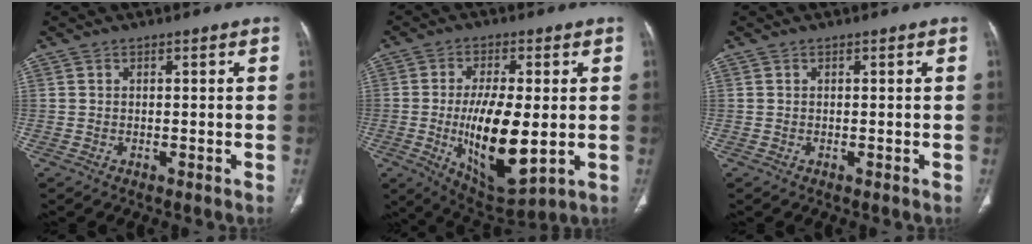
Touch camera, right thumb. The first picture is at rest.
{"total": 15.6, "force": [-1.8, 6.0, 14.3], "torque": [-0.240, -0.023, -0.017]}
{"total": 0.0}